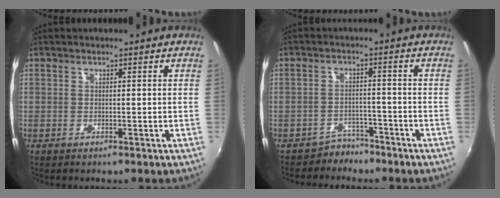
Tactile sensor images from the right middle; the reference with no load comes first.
{"total": 3.8, "force": [-3.3, 1.8, 0.0], "torque": [-0.003, 0.011, -0.052]}